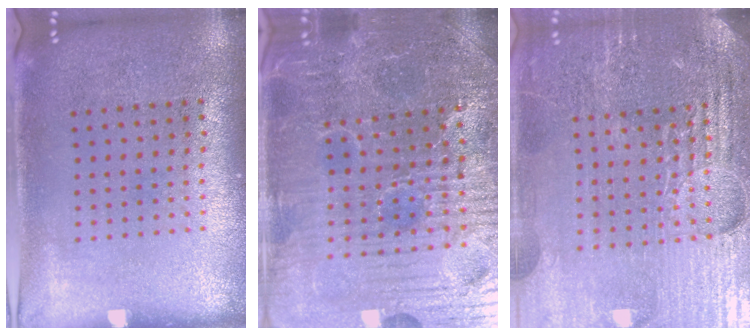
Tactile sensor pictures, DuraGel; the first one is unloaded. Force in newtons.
{"total": 5.3, "press": 5.1, "slide": 1.5}
{"total": 5.1, "press": 4.8, "slide": 1.9}